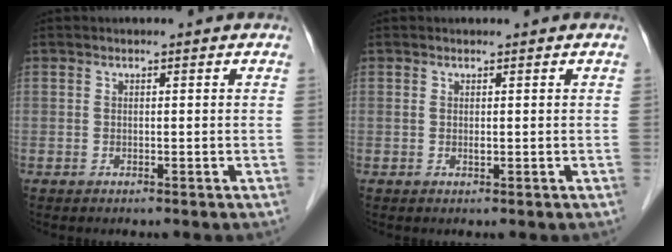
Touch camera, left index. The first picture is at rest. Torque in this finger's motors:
{"motor_torque": [0.20, 0.13, -0.01, -0.01]}